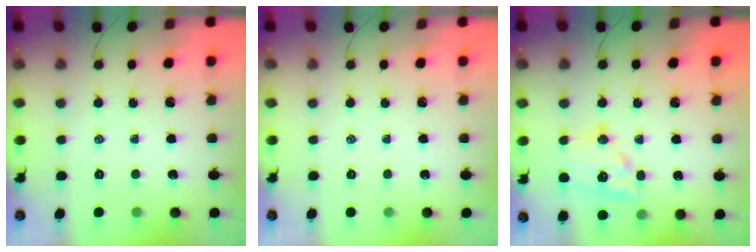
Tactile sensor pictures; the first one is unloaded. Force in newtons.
{"total": 0.0}
{"total": 13.5, "press": 13.4, "slide": 2.0}